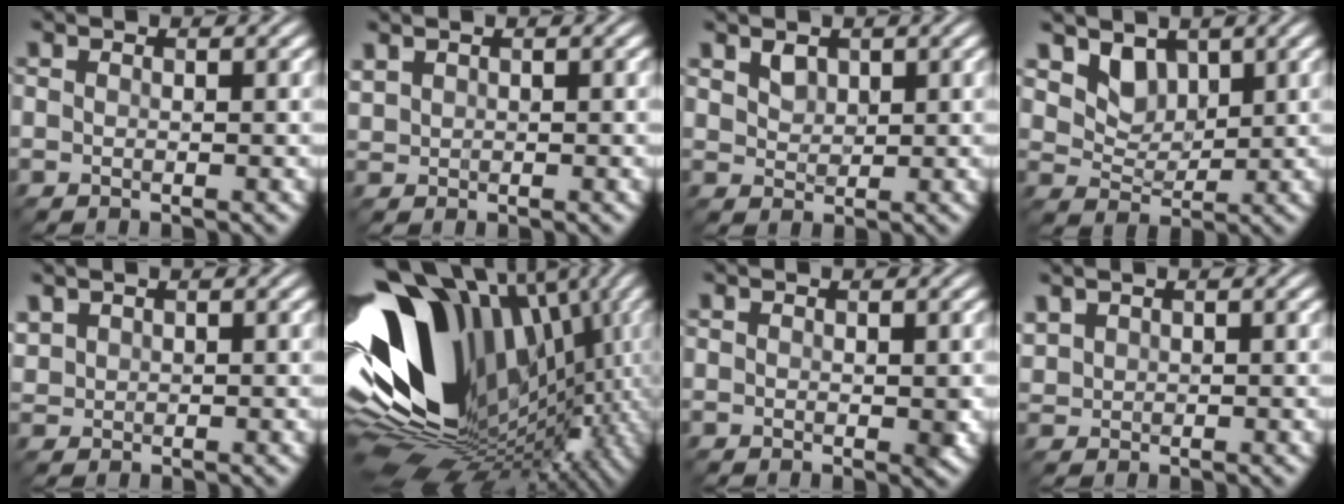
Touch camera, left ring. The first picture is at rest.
{"total": 0.6, "force": [0.5, 0.3, 0.0], "torque": [-0.006, 0.007, 0.024]}
{"total": 1.0, "force": [0.6, 0.7, 0.2], "torque": [-0.007, 0.001, 0.020]}
{"total": 3.0, "force": [1.7, 2.2, 1.2], "torque": [-0.038, -0.022, 0.044]}
{"total": 0.8, "force": [0.6, 0.6, 0.0], "torque": [-0.005, 0.005, 0.026]}
{"total": 17.3, "force": [0.8, 11.9, 12.6], "torque": [-0.244, 0.018, 0.023]}
{"total": 0.8, "force": [-0.2, 0.0, 0.8], "torque": [-0.010, 0.001, 0.002]}
{"total": 0.9, "force": [0.7, 0.5, 0.0], "torque": [-0.006, 0.007, 0.028]}